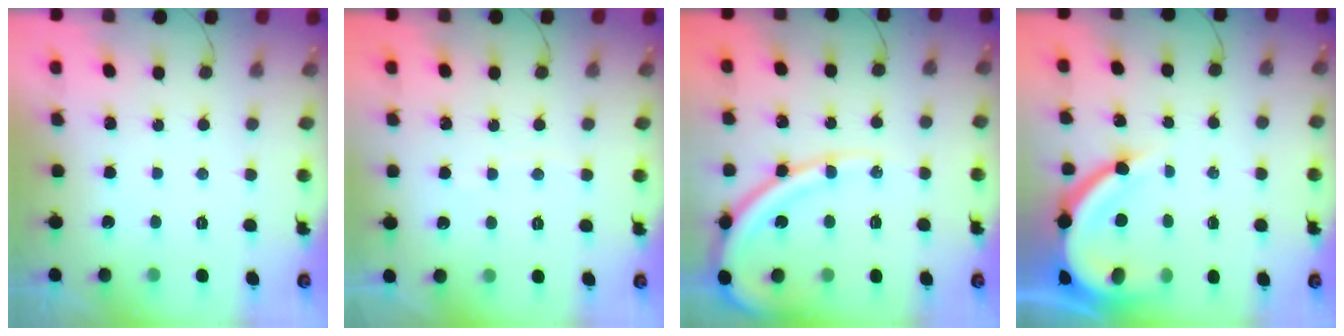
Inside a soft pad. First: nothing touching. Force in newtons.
{"total": 2.0, "press": 2.0, "slide": 0.3}
{"total": 13.3, "press": 13.2, "slide": 1.4}
{"total": 11.9, "press": 11.8, "slide": 1.6}